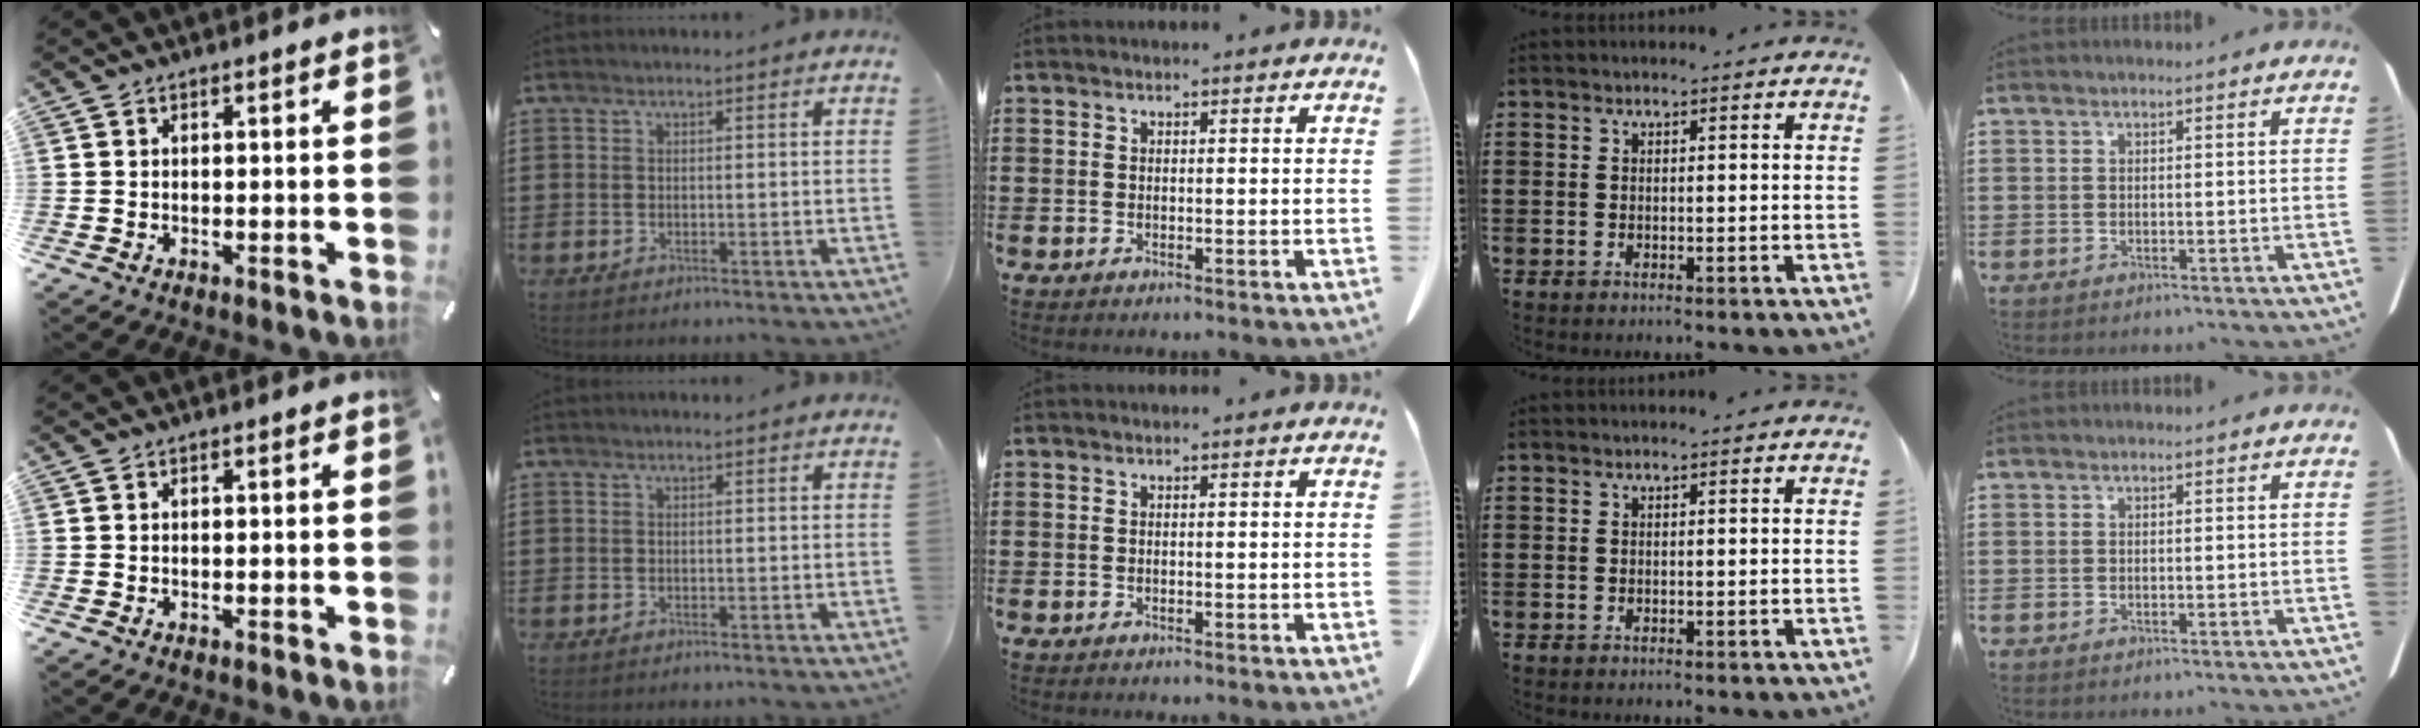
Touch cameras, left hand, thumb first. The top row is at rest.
{}